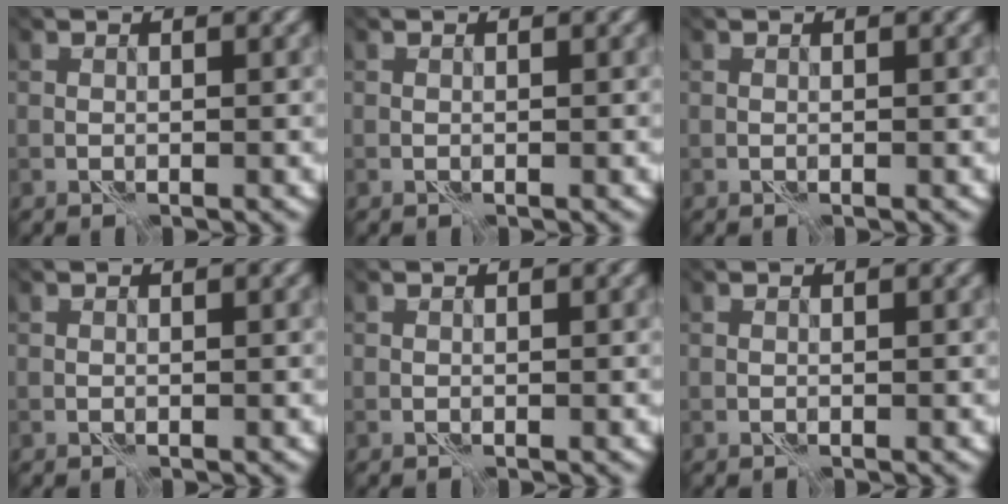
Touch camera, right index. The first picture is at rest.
{"total": 0.0}
{"total": 0.0}
{"total": 0.0}
{"total": 0.0}
{"total": 0.0}